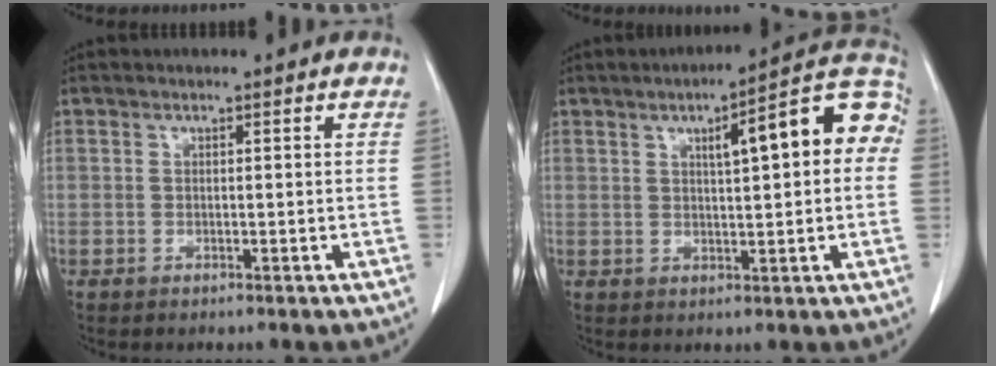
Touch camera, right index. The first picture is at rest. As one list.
[{"total": 12.7, "force": [3.0, 2.6, 12.0], "torque": [-0.155, 0.038, 0.033]}]